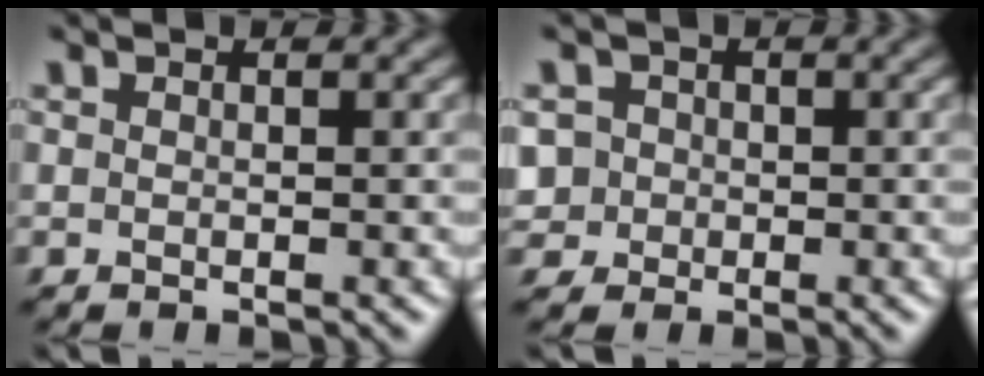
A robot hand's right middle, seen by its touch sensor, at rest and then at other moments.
{"total": 3.9, "force": [-0.2, 3.7, 1.2], "torque": [-0.015, 0.021, -0.020]}